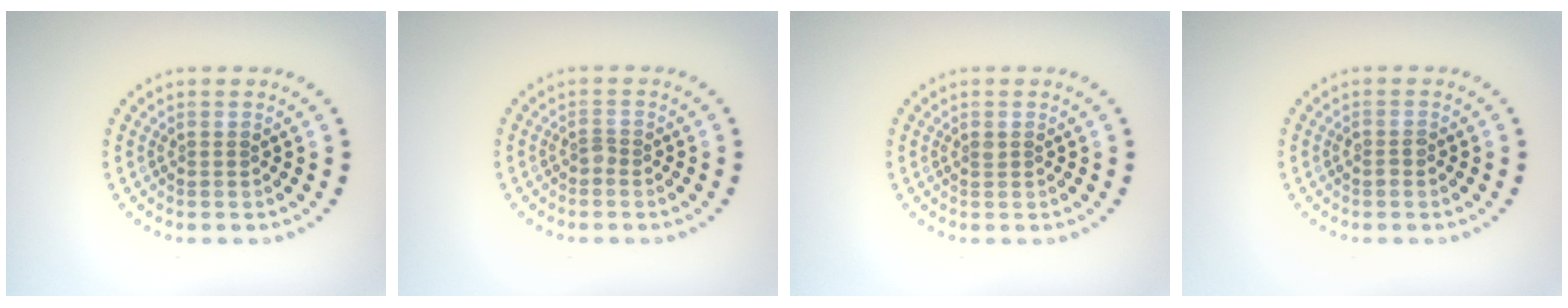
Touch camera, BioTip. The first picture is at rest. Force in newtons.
{"total": 0.8, "press": 0.5, "slide": 0.6}
{"total": 0.6, "press": 0.5, "slide": 0.3}
{"total": 0.8, "press": 0.7, "slide": 0.3}